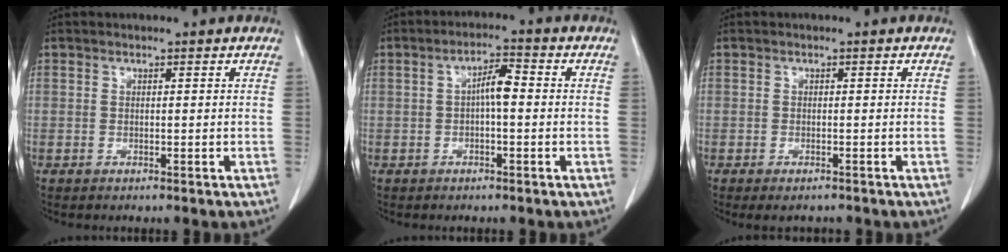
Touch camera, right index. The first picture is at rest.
{"total": 3.9, "force": [-0.1, 1.0, 3.8], "torque": [-0.065, 0.014, -0.003]}
{"total": 2.6, "force": [-2.0, 0.9, 1.3], "torque": [-0.015, -0.004, -0.024]}